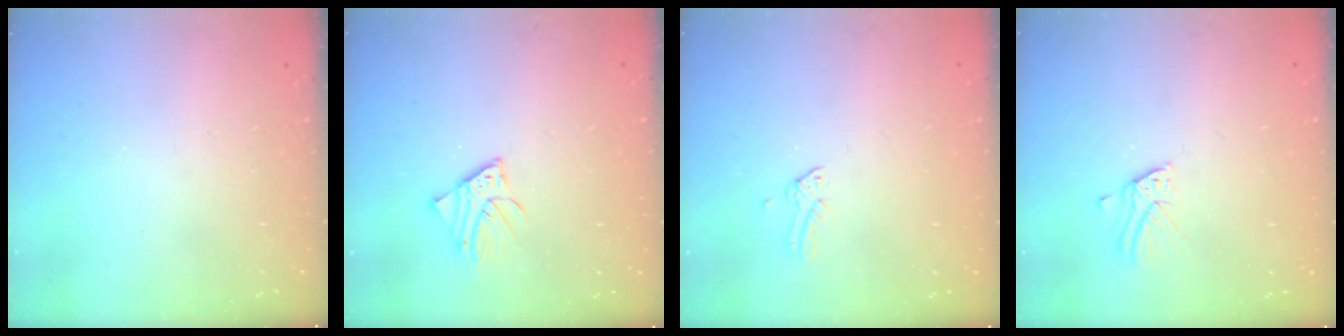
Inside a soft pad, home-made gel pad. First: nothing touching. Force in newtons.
{"total": 2.9, "press": 2.9, "slide": 0.3}
{"total": 0.0}
{"total": 1.9, "press": 1.9, "slide": 0.1}